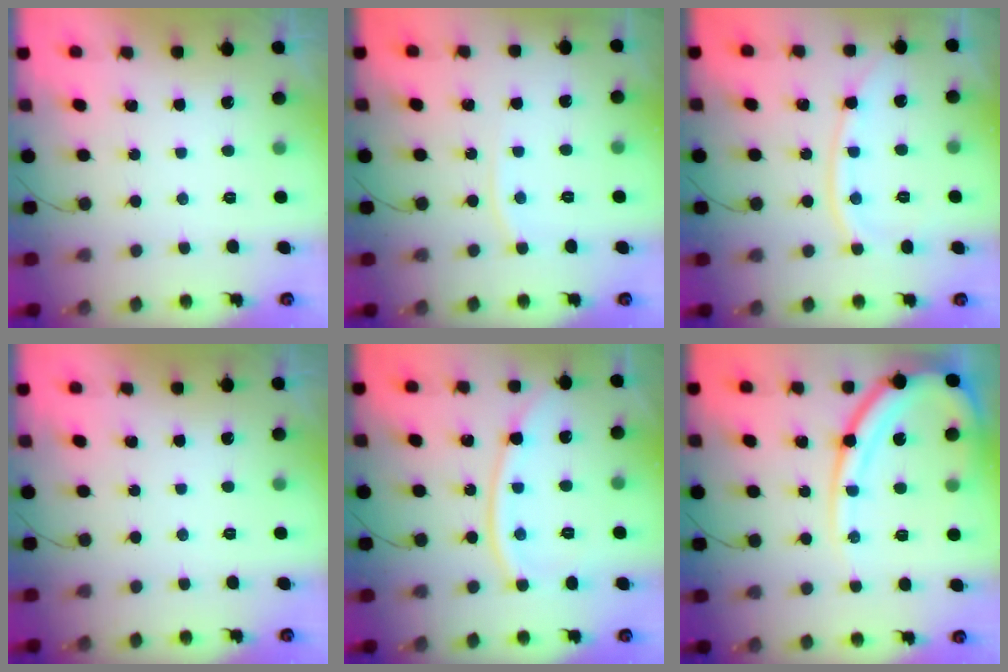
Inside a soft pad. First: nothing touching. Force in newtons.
{"total": 4.3, "press": 4.3, "slide": 0.5}
{"total": 10.7, "press": 10.7, "slide": 0.6}
{"total": 0.0}
{"total": 10.1, "press": 10.1, "slide": 0.9}
{"total": 16.0, "press": 15.9, "slide": 1.5}